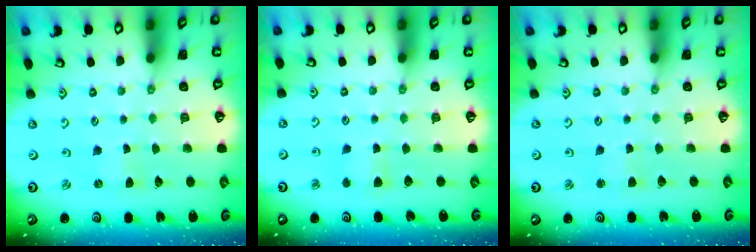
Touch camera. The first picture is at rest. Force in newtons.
{"total": 3.6, "press": 3.6, "slide": 0.6}
{"total": 2.6, "press": 2.6, "slide": 0.3}